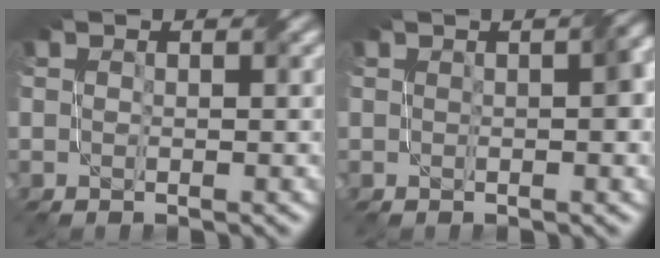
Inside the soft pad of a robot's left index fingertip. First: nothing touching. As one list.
[{"total": 2.3, "force": [0.3, 0.6, 2.2], "torque": [-0.028, 0.009, 0.005]}]